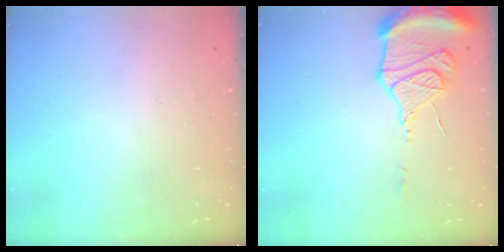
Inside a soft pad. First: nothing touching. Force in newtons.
{"total": 15.9, "press": 15.8, "slide": 1.9}